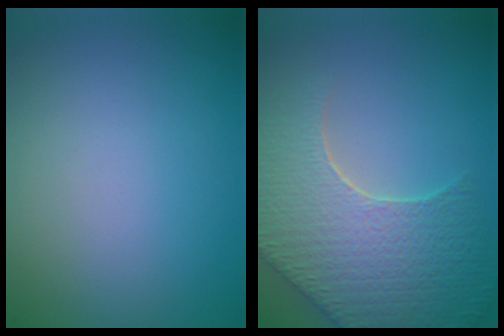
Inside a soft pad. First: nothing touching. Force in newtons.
{"total": 8.7, "press": 6.3, "slide": 6.0}